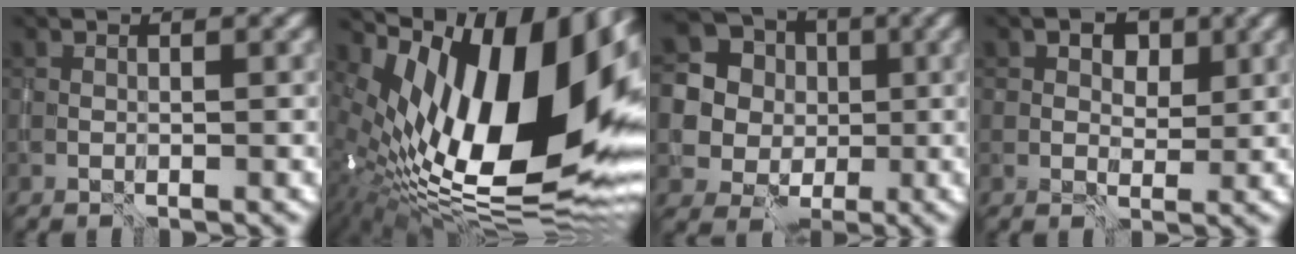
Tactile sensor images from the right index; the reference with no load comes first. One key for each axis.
{"total": 19.5, "fx": 4.0, "fy": 9.1, "fz": 16.8, "tx": -0.281, "ty": 0.020, "tz": 0.054}
{"total": 15.9, "fx": 3.4, "fy": 14.8, "fz": 4.7, "tx": -0.146, "ty": 0.013, "tz": 0.046}
{"total": 4.2, "fx": 1.7, "fy": 3.1, "fz": 2.3, "tx": -0.034, "ty": -0.001, "tz": 0.021}